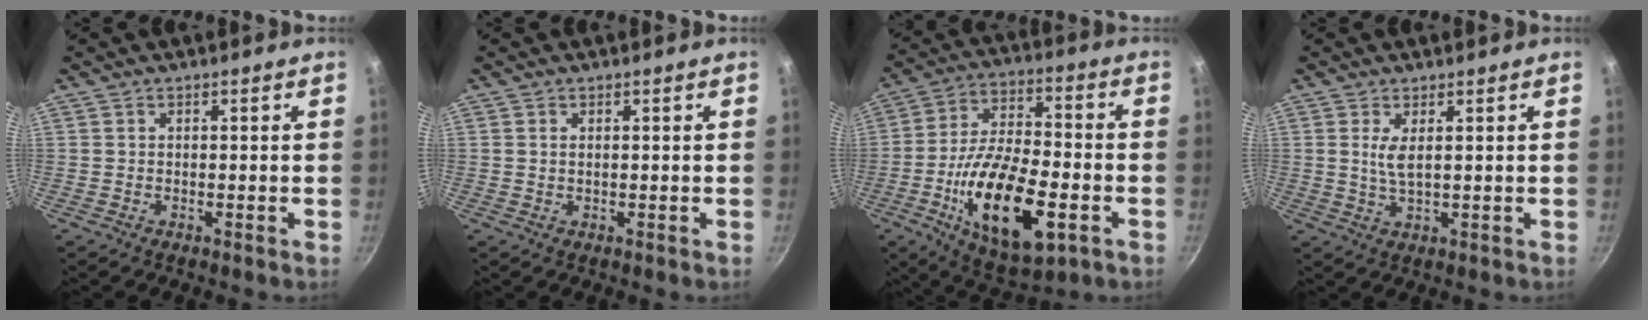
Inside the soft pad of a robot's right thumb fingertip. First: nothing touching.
{"total": 0.9, "force": [0.3, 0.5, 0.6], "torque": [-0.011, 0.001, 0.004]}
{"total": 21.6, "force": [-6.8, 9.5, 18.2], "torque": [-0.308, 0.022, -0.112]}
{"total": 3.5, "force": [1.0, 1.1, 3.1], "torque": [-0.064, -0.011, 0.022]}